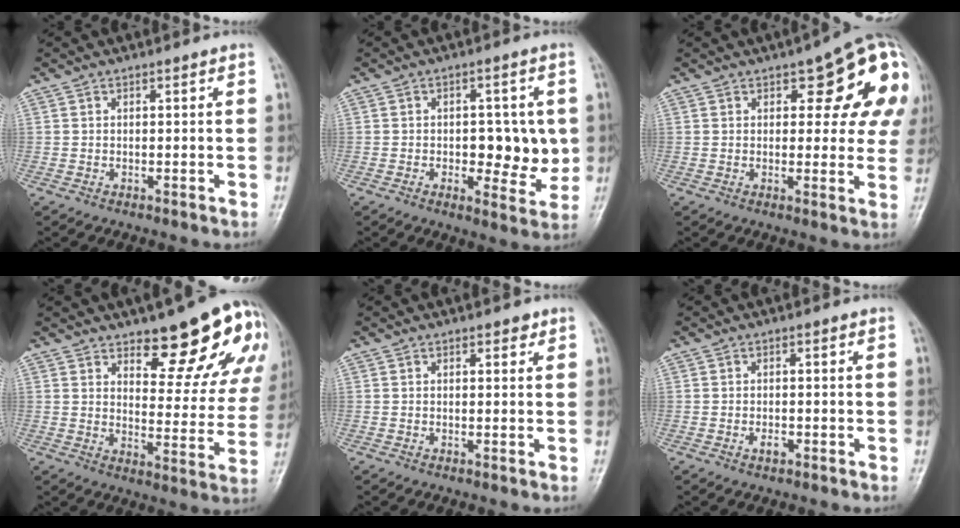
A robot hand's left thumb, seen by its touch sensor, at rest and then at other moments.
{"total": 9.8, "force": [-0.3, 5.2, 8.3], "torque": [-0.071, -0.005, 0.001]}
{"total": 14.9, "force": [5.4, 6.2, 12.5], "torque": [-0.117, -0.003, 0.056]}
{"total": 16.0, "force": [11.1, 5.3, 10.2], "torque": [-0.083, -0.089, 0.146]}
{"total": 1.6, "force": [1.0, 0.8, 1.0], "torque": [-0.004, -0.003, 0.009]}
{"total": 1.6, "force": [-0.6, 0.9, 1.2], "torque": [-0.017, 0.003, -0.011]}